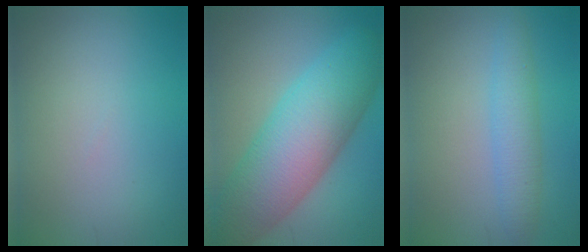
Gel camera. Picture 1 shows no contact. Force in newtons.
{"total": 10.9, "press": 10.9, "slide": 0.3}
{"total": 2.9, "press": 2.9, "slide": 0.1}